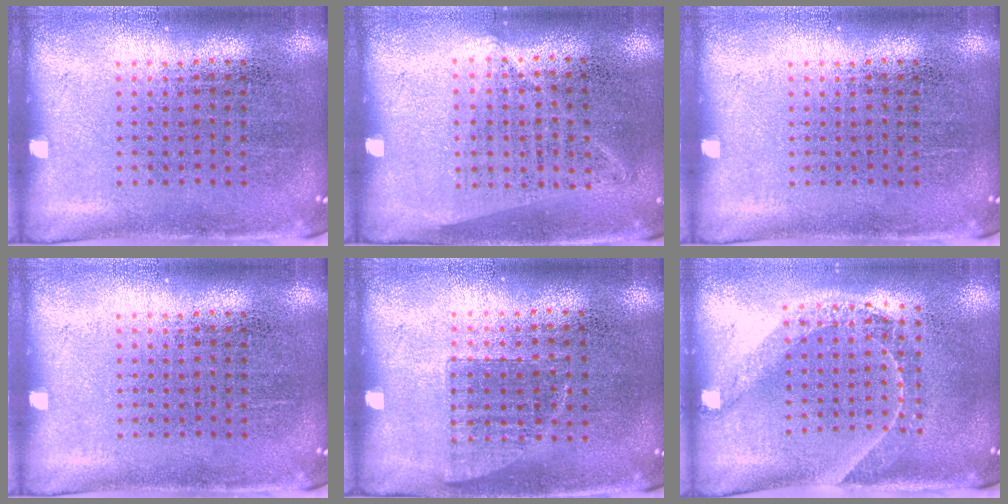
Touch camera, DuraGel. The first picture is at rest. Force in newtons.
{"total": 1.0, "press": 0.9, "slide": 0.5}
{"total": 0.0}
{"total": 0.0}
{"total": 0.7, "press": 0.6, "slide": 0.2}
{"total": 1.4, "press": 1.2, "slide": 0.7}